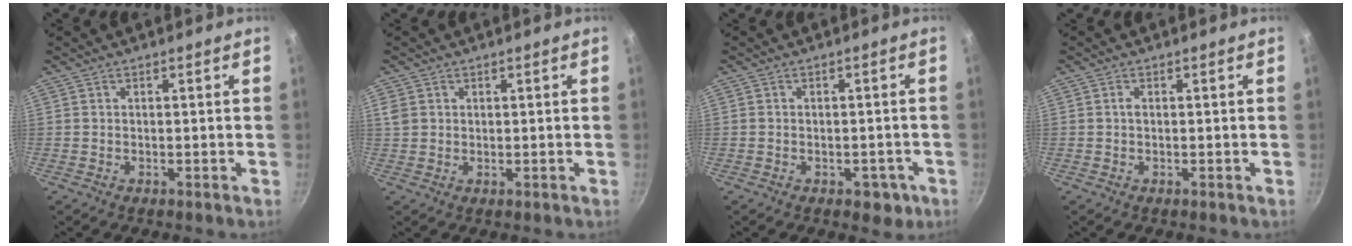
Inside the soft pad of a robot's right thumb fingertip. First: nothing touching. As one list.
[{"total": 2.6, "force": [0.9, 2.1, 1.2], "torque": [-0.019, 0.000, 0.020]}, {"total": 4.1, "force": [-1.7, 2.8, 2.4], "torque": [-0.008, 0.016, -0.009]}, {"total": 0.7, "force": [0.0, 0.4, 0.6], "torque": [-0.011, 0.002, -0.002]}]